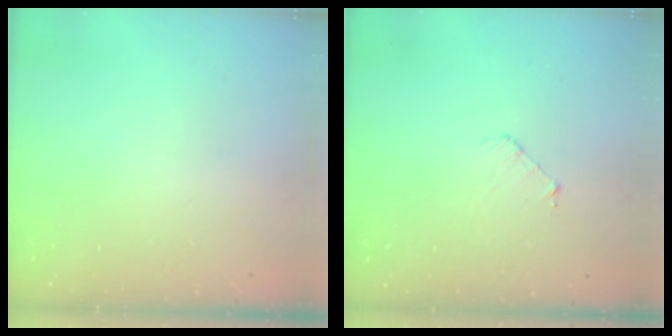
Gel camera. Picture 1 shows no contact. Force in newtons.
{"total": 4.5, "press": 4.5, "slide": 0.3}